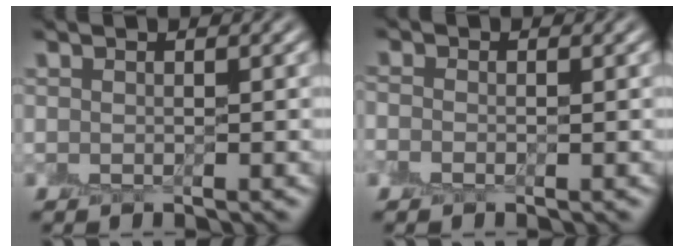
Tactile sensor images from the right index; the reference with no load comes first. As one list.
[{"total": 0.9, "force": [-0.5, 0.6, 0.4], "torque": [-0.010, 0.003, -0.015]}]